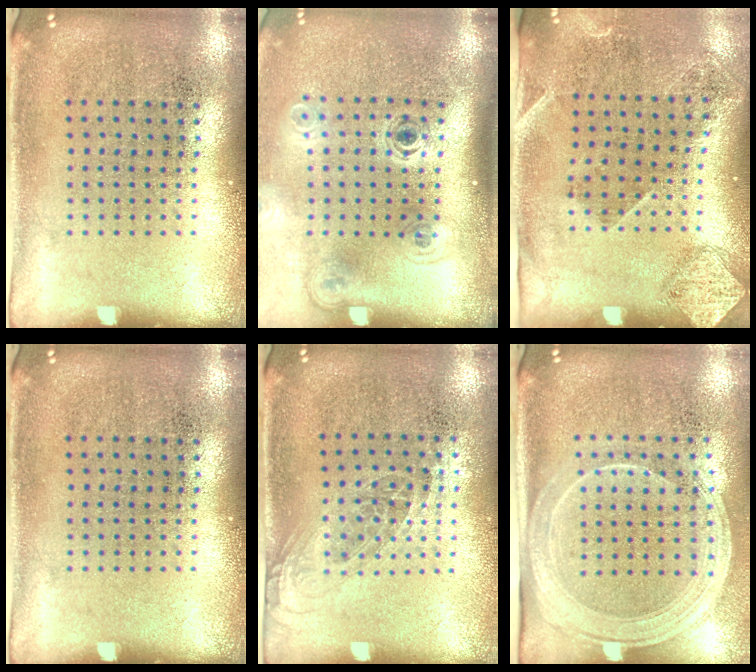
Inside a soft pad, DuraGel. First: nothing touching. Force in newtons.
{"total": 1.9, "press": 1.2, "slide": 1.4}
{"total": 1.8, "press": 1.2, "slide": 1.3}
{"total": 0.0}
{"total": 1.2, "press": 0.9, "slide": 0.7}
{"total": 2.1, "press": 1.8, "slide": 1.1}